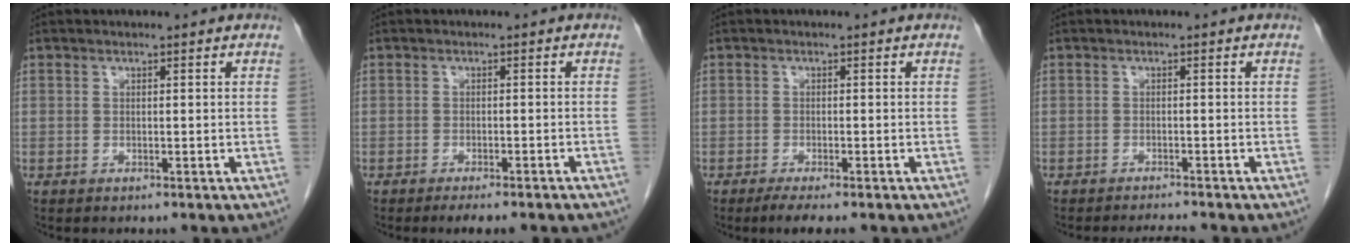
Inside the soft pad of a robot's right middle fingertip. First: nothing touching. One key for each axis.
{"total": 6.9, "fx": -5.8, "fy": 1.1, "fz": 3.6, "tx": -0.035, "ty": -0.002, "tz": -0.075}
{"total": 3.0, "fx": -2.2, "fy": 0.3, "fz": 1.9, "tx": -0.033, "ty": -0.007, "tz": -0.037}
{"total": 2.6, "fx": -2.5, "fy": -0.6, "fz": 0.4, "tx": -0.008, "ty": -0.012, "tz": -0.038}